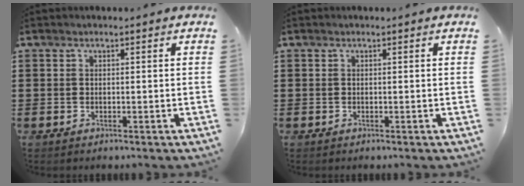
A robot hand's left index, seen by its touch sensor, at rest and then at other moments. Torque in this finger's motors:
{"motor_torque": [0.00, 0.00, -0.01, 0.00]}